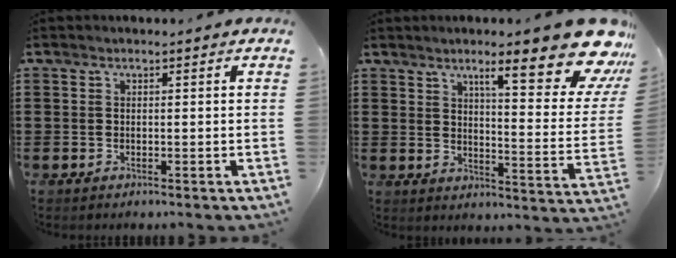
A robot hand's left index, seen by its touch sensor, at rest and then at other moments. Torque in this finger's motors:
{"motor_torque": [2.14, 0.00, 1.02, 0.21]}